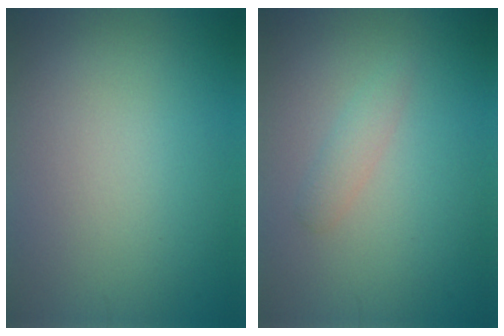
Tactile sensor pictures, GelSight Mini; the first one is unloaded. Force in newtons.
{"total": 1.3, "press": 1.3, "slide": 0.1}